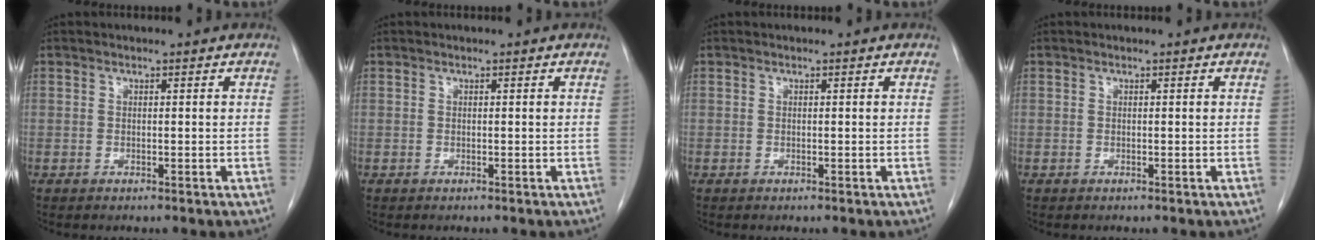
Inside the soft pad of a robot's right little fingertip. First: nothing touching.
{"total": 0.0}
{"total": 0.0}
{"total": 0.0}